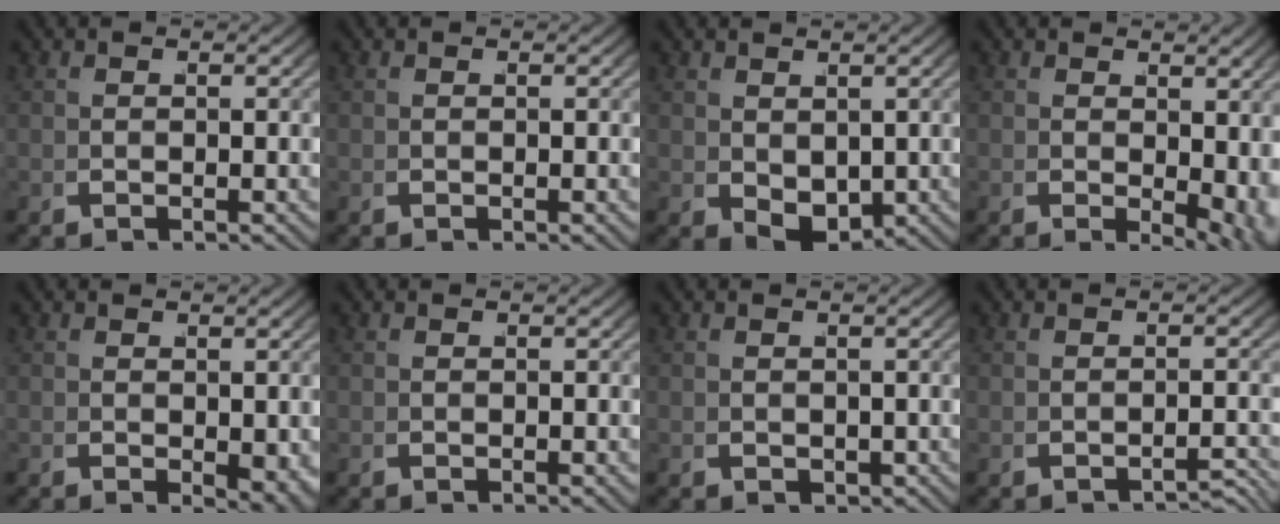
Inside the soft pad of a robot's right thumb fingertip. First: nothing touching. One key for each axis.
{"total": 0.0}
{"total": 3.3, "fx": 0.4, "fy": 2.2, "fz": 2.4, "tx": -0.047, "ty": -0.023, "tz": 0.028}
{"total": 3.8, "fx": 0.3, "fy": 2.0, "fz": 3.3, "tx": -0.041, "ty": -0.021, "tz": 0.016}
{"total": 2.7, "fx": -0.1, "fy": 1.4, "fz": 2.3, "tx": -0.027, "ty": -0.013, "tz": 0.009}
{"total": 0.0}
{"total": 0.9, "fx": 0.0, "fy": 0.9, "fz": 0.4, "tx": -0.009, "ty": -0.006, "tz": 0.008}
{"total": 1.9, "fx": -1.8, "fy": 0.3, "fz": 0.5, "tx": -0.011, "ty": 0.000, "tz": -0.027}